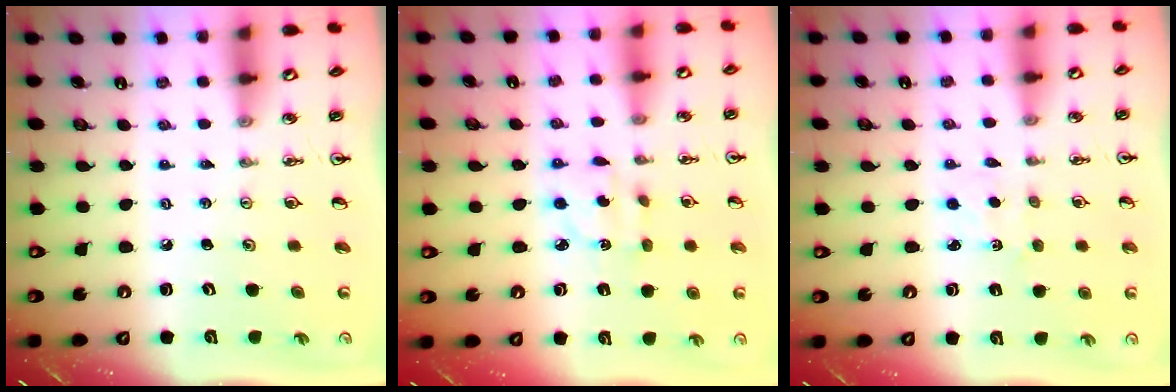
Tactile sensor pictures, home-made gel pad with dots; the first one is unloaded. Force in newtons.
{"total": 3.2, "press": 3.2, "slide": 0.1}
{"total": 1.4, "press": 1.4, "slide": 0.2}